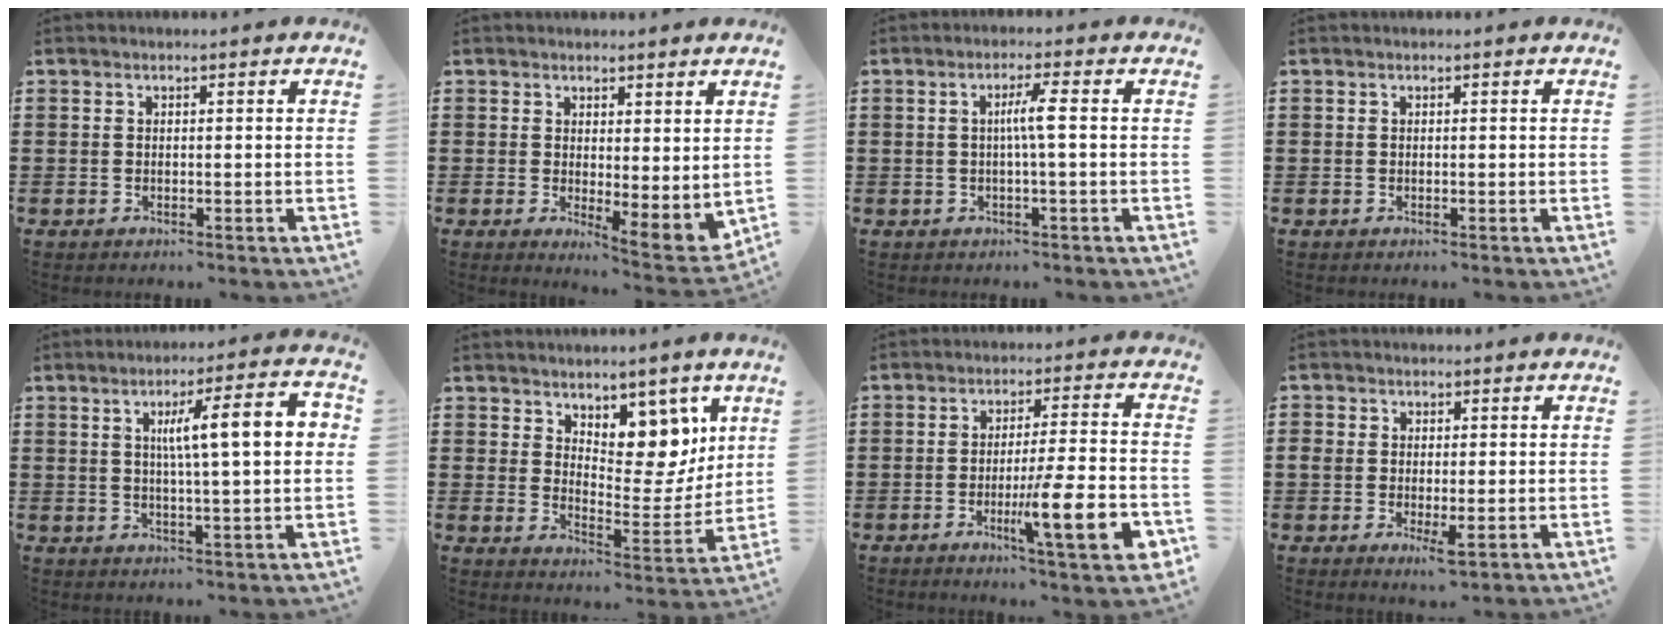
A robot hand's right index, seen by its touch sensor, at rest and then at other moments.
{"total": 2.4, "force": [1.8, 0.8, 1.4], "torque": [-0.028, -0.011, 0.031]}
{"total": 3.4, "force": [0.0, -0.2, 3.4], "torque": [-0.065, -0.002, -0.006]}
{"total": 0.0}
{"total": 10.2, "force": [2.1, 1.5, 9.8], "torque": [-0.170, 0.004, 0.025]}
{"total": 8.3, "force": [6.0, 4.4, 3.8], "torque": [-0.065, -0.038, 0.105]}
{"total": 11.6, "force": [-4.1, 1.1, 10.8], "torque": [-0.174, -0.006, -0.072]}
{"total": 3.3, "force": [-0.5, 1.9, 2.7], "torque": [-0.062, 0.001, -0.011]}